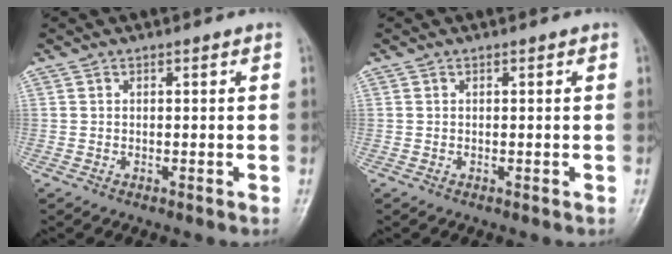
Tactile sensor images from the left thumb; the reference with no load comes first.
{"total": 0.0}